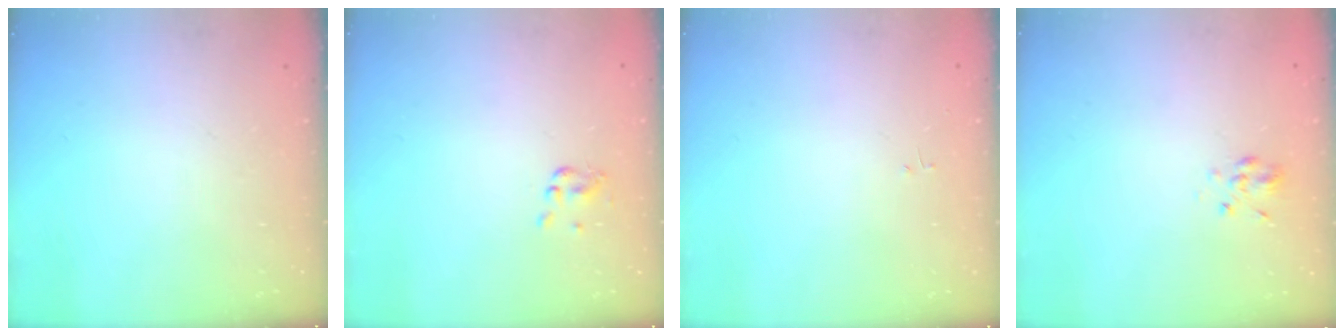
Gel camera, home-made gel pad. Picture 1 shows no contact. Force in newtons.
{"total": 1.8, "press": 1.7, "slide": 0.7}
{"total": 0.0}
{"total": 4.1, "press": 3.9, "slide": 1.2}